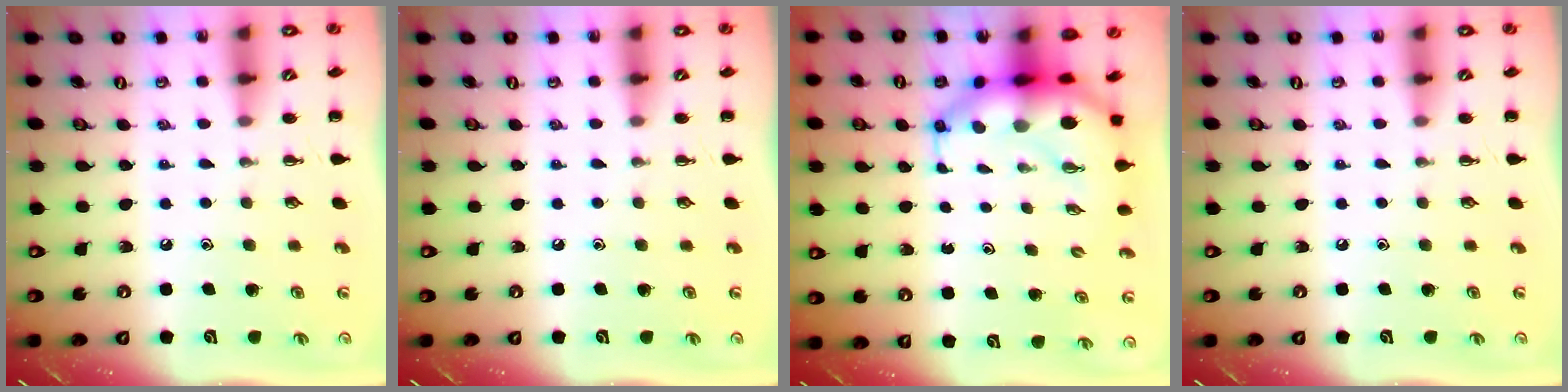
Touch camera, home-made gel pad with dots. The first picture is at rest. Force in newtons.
{"total": 0.0}
{"total": 7.9, "press": 7.6, "slide": 2.1}
{"total": 0.0}